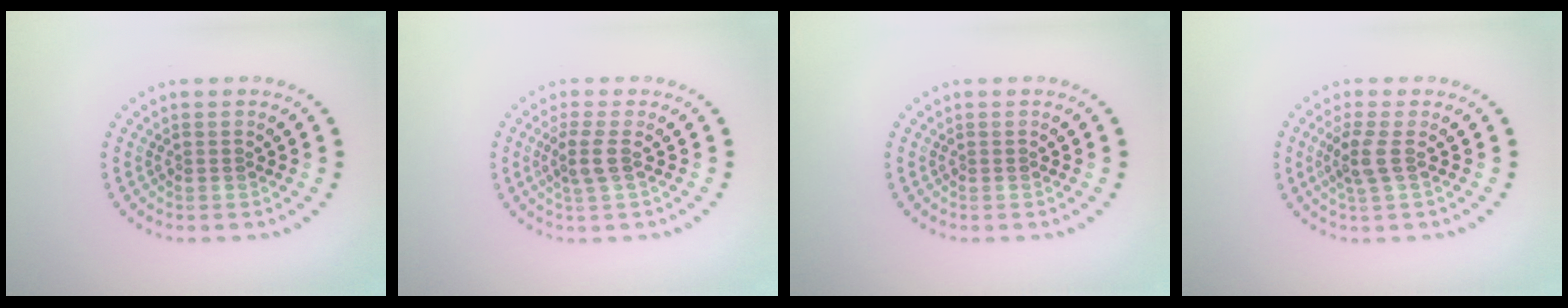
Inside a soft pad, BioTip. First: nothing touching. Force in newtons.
{"total": 2.0, "press": 1.7, "slide": 1.1}
{"total": 0.0}
{"total": 2.1, "press": 1.7, "slide": 1.2}